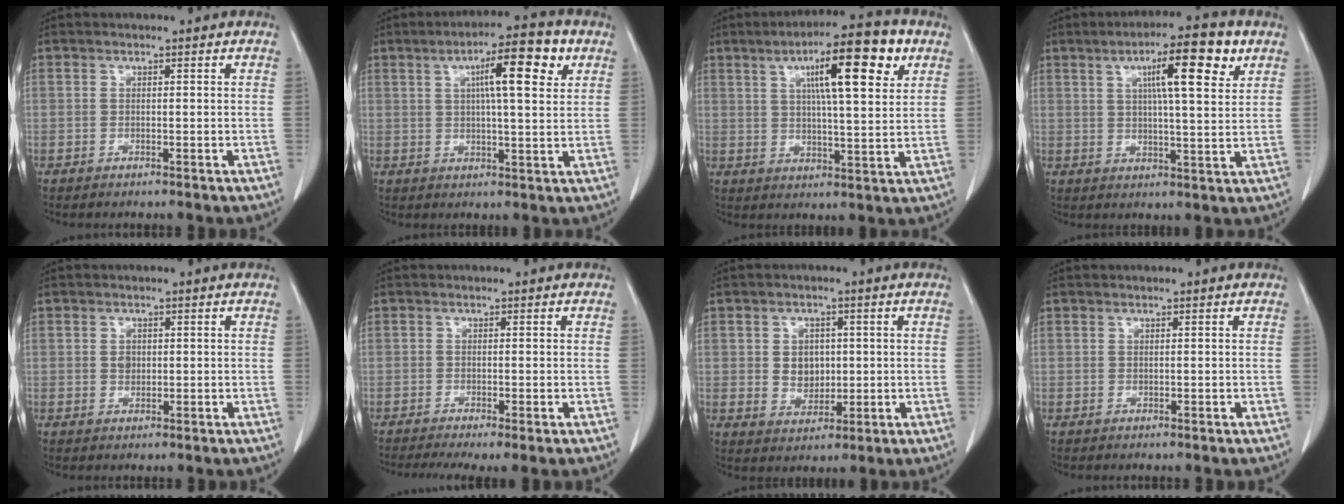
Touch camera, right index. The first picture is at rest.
{"total": 10.1, "force": [3.9, 1.5, 9.2], "torque": [-0.142, 0.015, 0.054]}
{"total": 13.7, "force": [5.9, 2.1, 12.1], "torque": [-0.189, 0.014, 0.085]}
{"total": 11.0, "force": [5.0, 1.4, 9.7], "torque": [-0.151, 0.010, 0.070]}
{"total": 1.3, "force": [0.1, 1.1, 0.8], "torque": [-0.014, 0.001, 0.003]}
{"total": 6.1, "force": [-4.5, 0.6, 4.1], "torque": [-0.063, -0.016, -0.073]}
{"total": 4.7, "force": [0.4, 3.7, 2.9], "torque": [-0.044, 0.006, 0.017]}
{"total": 0.0}